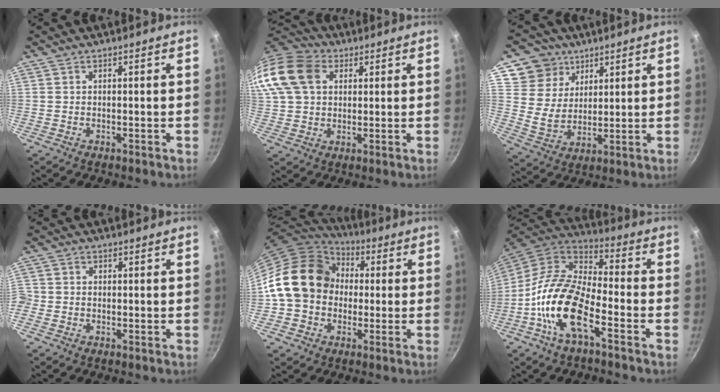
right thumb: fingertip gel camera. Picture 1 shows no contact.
{"total": 19.1, "force": [6.1, 14.4, 10.9], "torque": [-0.249, 0.031, 0.103]}
{"total": 10.7, "force": [6.0, 8.4, 2.7], "torque": [-0.019, -0.028, 0.112]}
{"total": 1.9, "force": [-0.7, 1.6, 0.7], "torque": [-0.015, 0.008, -0.018]}
{"total": 16.4, "force": [0.9, 13.8, 8.9], "torque": [-0.124, 0.037, 0.005]}
{"total": 16.2, "force": [-6.4, 6.9, 13.1], "torque": [-0.245, 0.045, -0.142]}